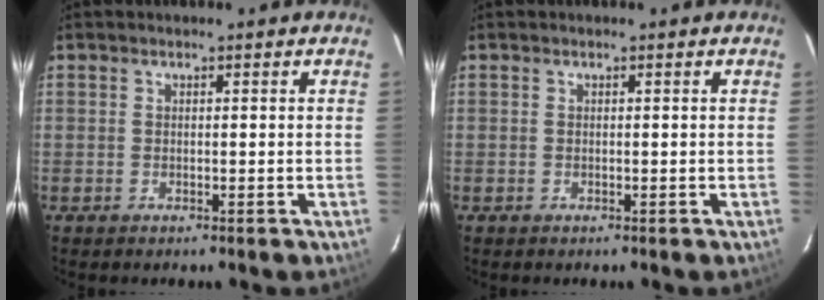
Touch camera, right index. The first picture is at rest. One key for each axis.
{"total": 0.0}